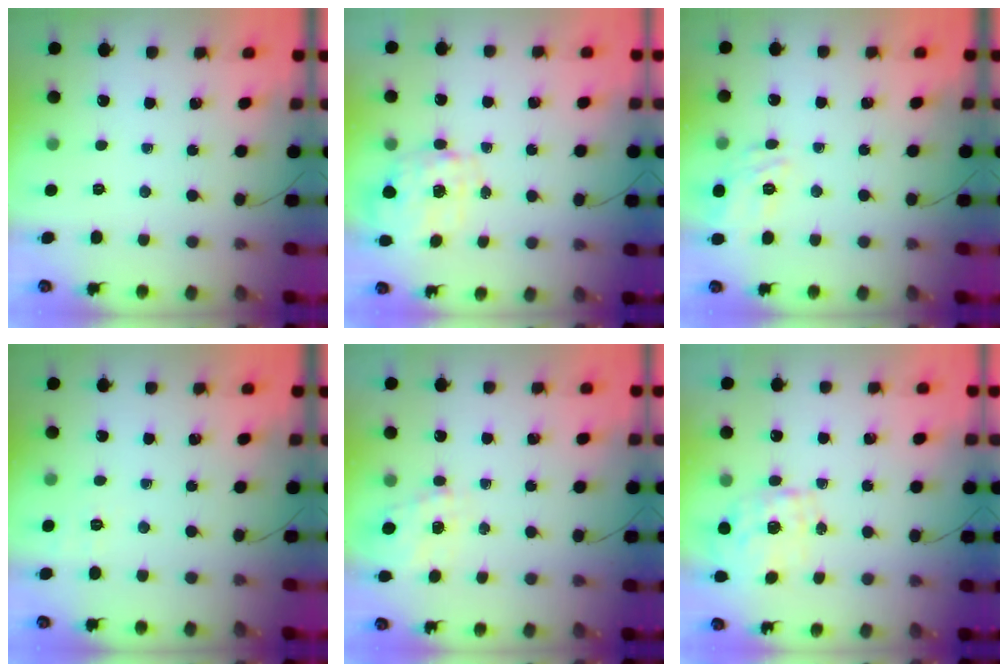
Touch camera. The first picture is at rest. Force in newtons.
{"total": 2.7, "press": 2.6, "slide": 0.9}
{"total": 7.6, "press": 7.6, "slide": 0.8}
{"total": 2.1, "press": 1.2, "slide": 1.8}
{"total": 0.9, "press": 0.4, "slide": 0.8}
{"total": 1.6, "press": 1.4, "slide": 0.8}